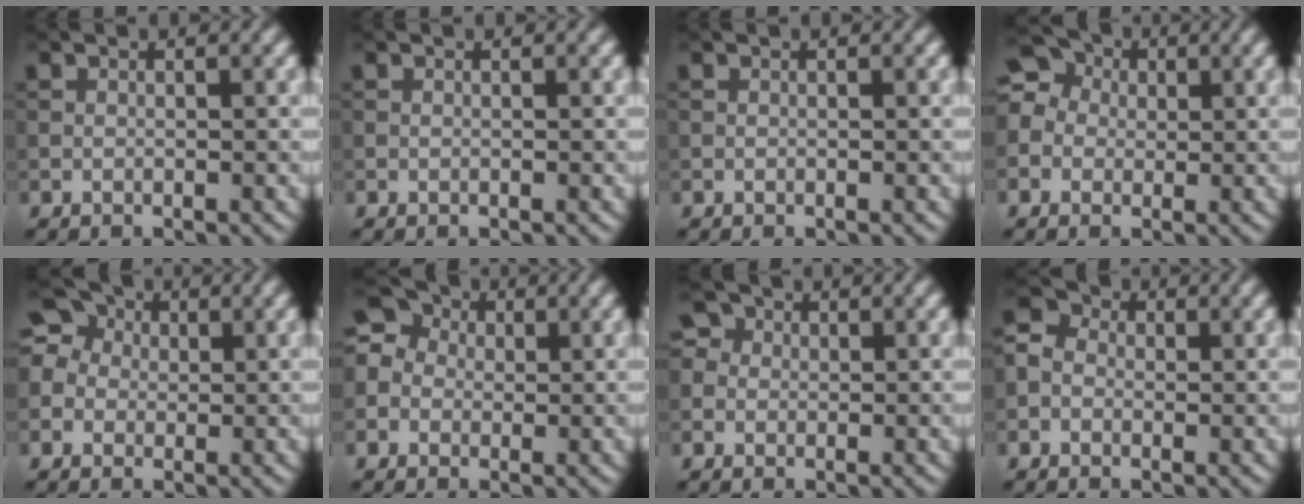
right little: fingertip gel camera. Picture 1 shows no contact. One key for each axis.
{"total": 0.0}
{"total": 0.0}
{"total": 6.9, "fx": 1.4, "fy": 6.0, "fz": 3.3, "tx": -0.063, "ty": 0.041, "tz": -0.016}
{"total": 5.9, "fx": 1.2, "fy": 5.0, "fz": 2.8, "tx": -0.052, "ty": 0.035, "tz": -0.013}
{"total": 6.7, "fx": 0.6, "fy": 6.0, "fz": 3.0, "tx": -0.065, "ty": 0.042, "tz": -0.031}
{"total": 3.1, "fx": 1.1, "fy": 2.6, "fz": 1.2, "tx": -0.011, "ty": 0.017, "tz": -0.004}
{"total": 2.9, "fx": -0.4, "fy": 2.6, "fz": 1.3, "tx": -0.029, "ty": 0.013, "tz": -0.015}